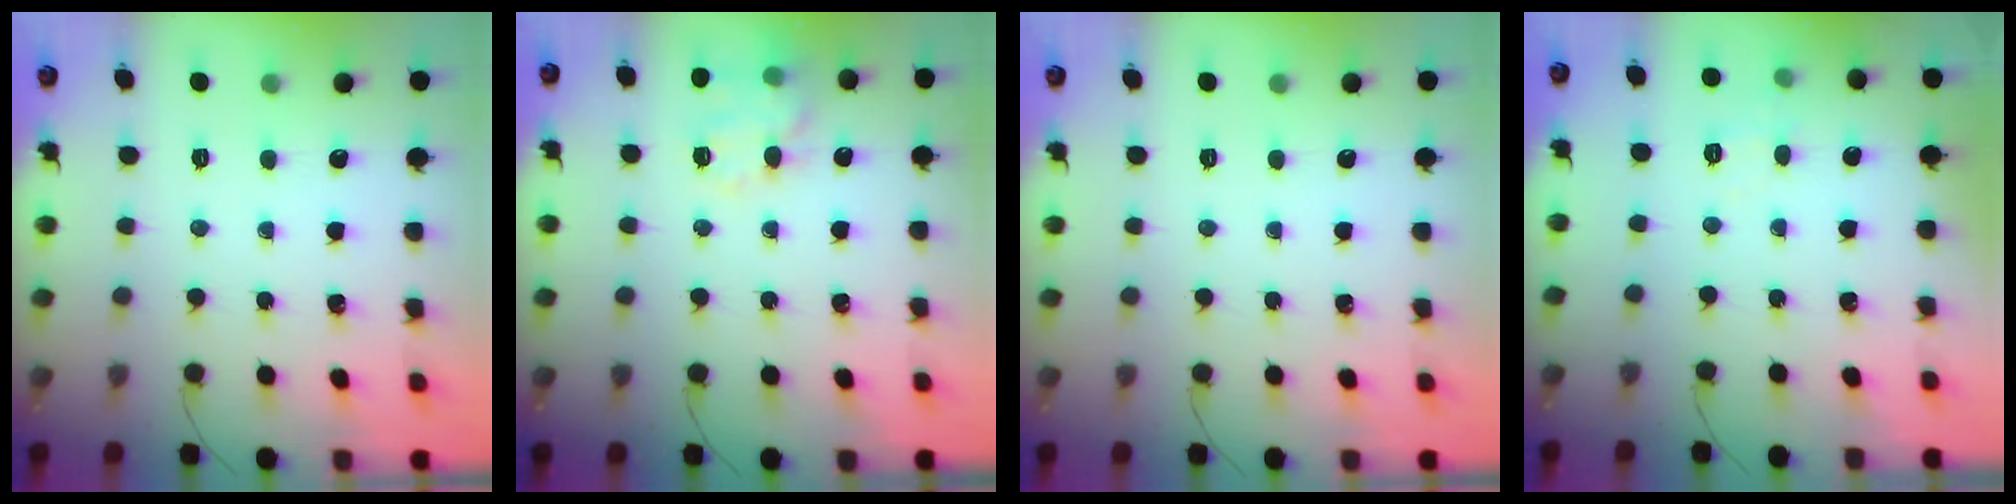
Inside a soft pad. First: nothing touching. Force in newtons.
{"total": 13.6, "press": 13.5, "slide": 2.0}
{"total": 0.0}
{"total": 4.1, "press": 3.7, "slide": 1.6}